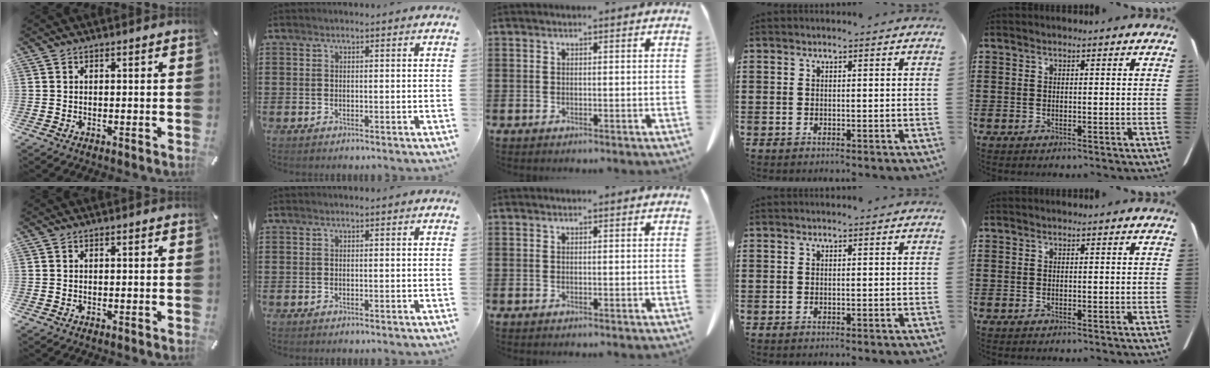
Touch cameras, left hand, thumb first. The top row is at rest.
{}